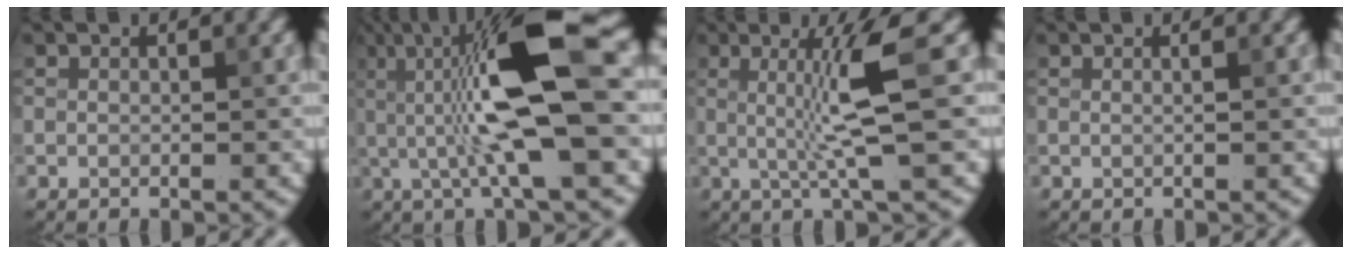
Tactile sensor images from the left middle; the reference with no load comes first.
{"total": 11.4, "force": [1.5, 2.7, 11.0], "torque": [-0.192, 0.005, 0.025]}
{"total": 5.3, "force": [0.5, 0.4, 5.3], "torque": [-0.096, 0.001, 0.011]}
{"total": 1.0, "force": [0.2, 0.5, 0.9], "torque": [-0.007, 0.000, -0.008]}